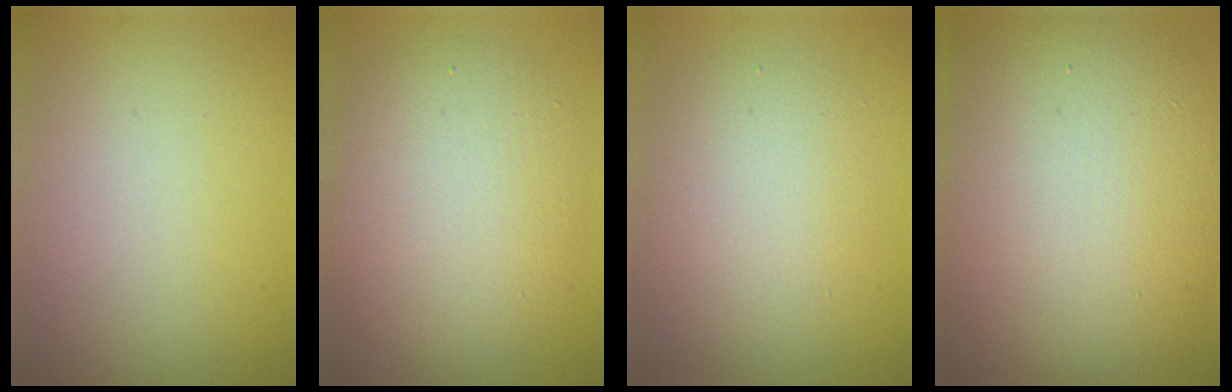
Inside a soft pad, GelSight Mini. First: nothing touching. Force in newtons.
{"total": 7.0, "press": 7.0, "slide": 0.3}
{"total": 2.6, "press": 2.6, "slide": 0.3}
{"total": 14.5, "press": 14.5, "slide": 0.8}